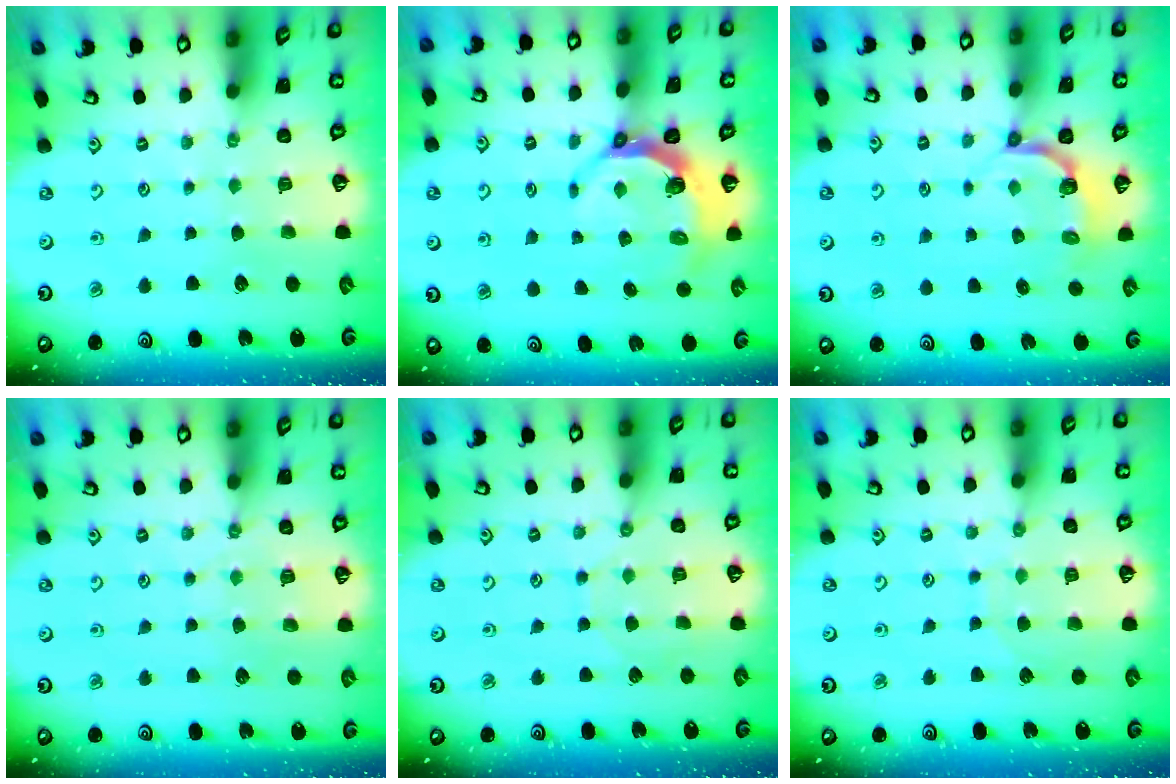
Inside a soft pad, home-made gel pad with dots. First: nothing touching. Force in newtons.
{"total": 5.7, "press": 4.5, "slide": 3.6}
{"total": 4.8, "press": 3.7, "slide": 3.0}
{"total": 5.7, "press": 5.7, "slide": 0.7}
{"total": 5.1, "press": 5.1, "slide": 0.6}
{"total": 6.7, "press": 6.7, "slide": 0.6}